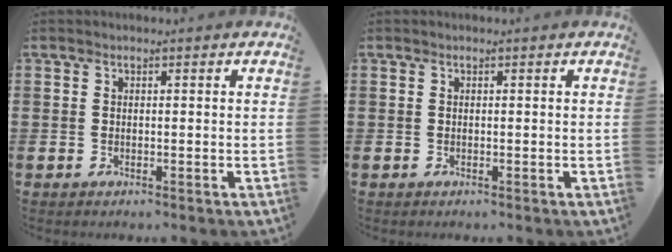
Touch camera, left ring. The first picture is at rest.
{"total": 0.0}